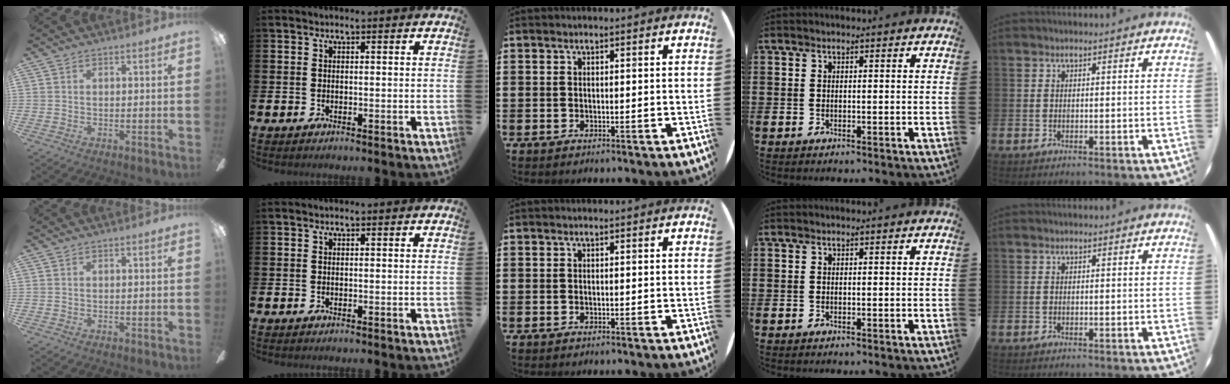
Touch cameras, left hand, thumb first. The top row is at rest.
{}